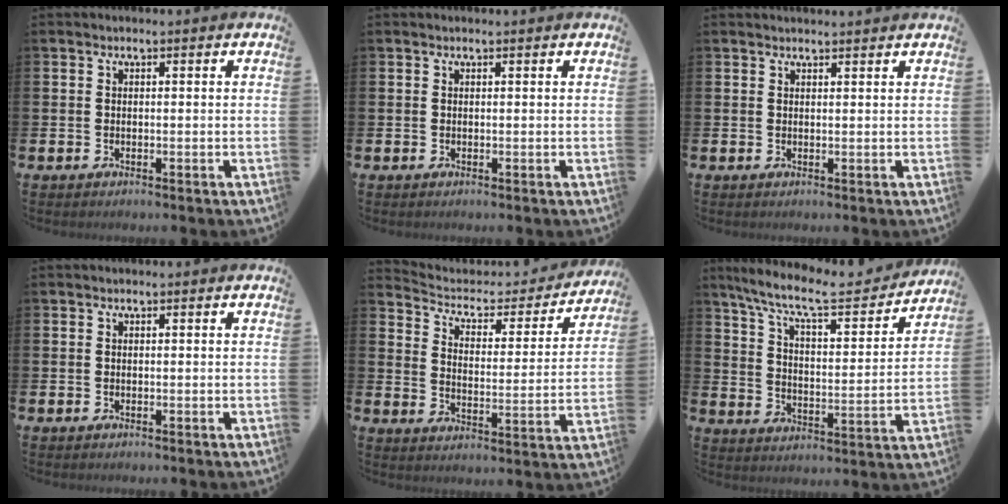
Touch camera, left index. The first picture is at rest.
{"total": 0.0}
{"total": 1.2, "force": [1.2, -0.1, 0.0], "torque": [0.010, -0.009, 0.020]}
{"total": 0.0}
{"total": 4.9, "force": [4.2, 2.2, 1.1], "torque": [-0.044, -0.039, 0.063]}
{"total": 9.2, "force": [8.0, 1.8, 4.1], "torque": [-0.105, -0.050, 0.134]}